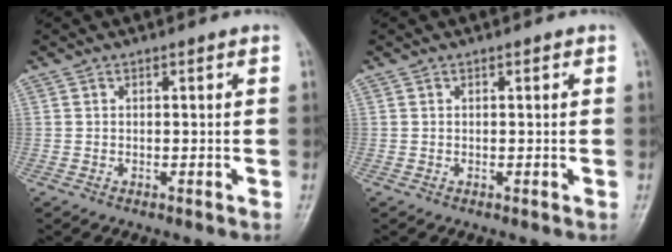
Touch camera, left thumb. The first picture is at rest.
{"total": 0.0}